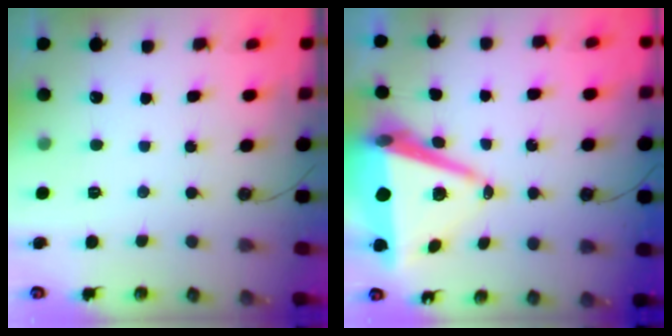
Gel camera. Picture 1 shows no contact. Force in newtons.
{"total": 12.7, "press": 12.0, "slide": 4.2}